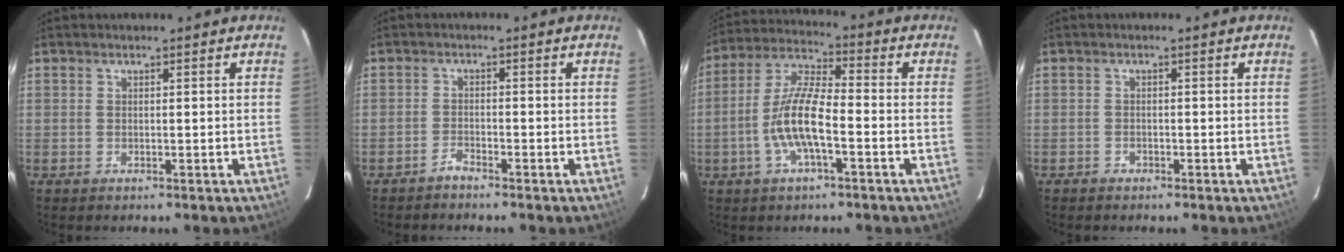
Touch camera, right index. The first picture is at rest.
{"total": 1.5, "force": [-1.4, 0.1, 0.2], "torque": [-0.011, 0.000, -0.030]}
{"total": 10.9, "force": [-3.4, 2.9, 9.9], "torque": [-0.209, 0.003, -0.066]}
{"total": 1.1, "force": [-0.9, 0.7, -0.1], "torque": [-0.002, 0.005, -0.016]}